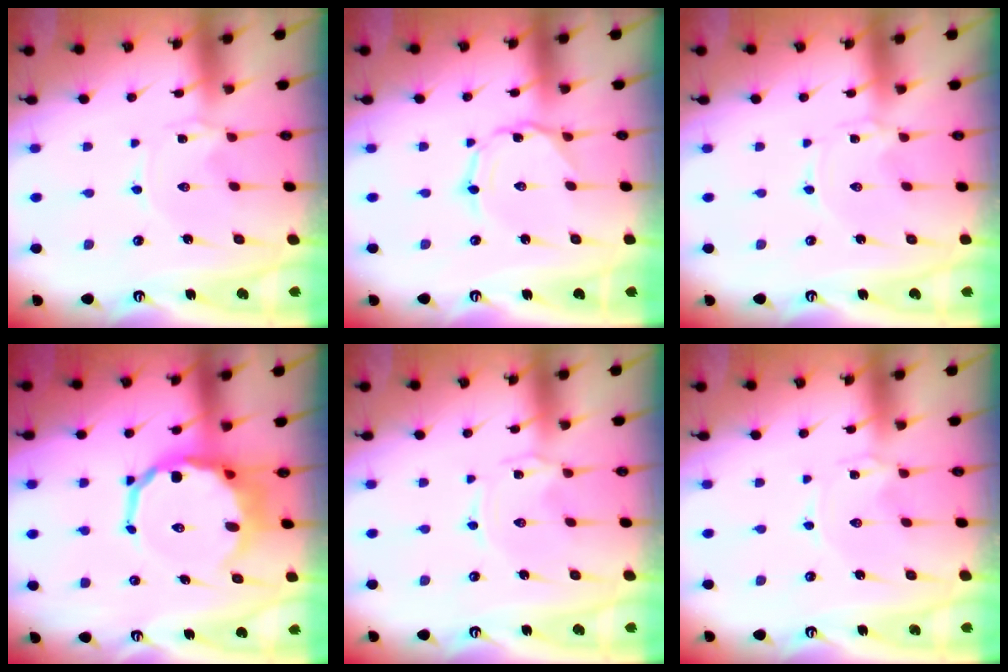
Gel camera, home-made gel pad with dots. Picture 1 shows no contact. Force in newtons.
{"total": 1.1, "press": 1.0, "slide": 0.2}
{"total": 0.0}
{"total": 12.9, "press": 12.5, "slide": 3.1}
{"total": 0.0}
{"total": 0.0}